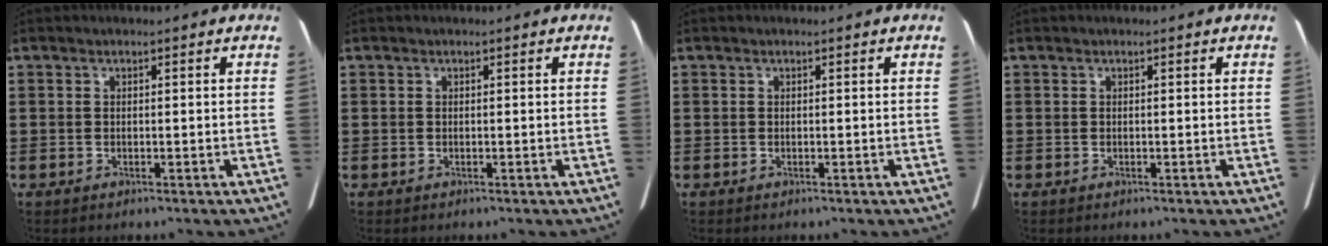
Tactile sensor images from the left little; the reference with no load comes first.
{"total": 0.0}
{"total": 0.0}
{"total": 0.0}